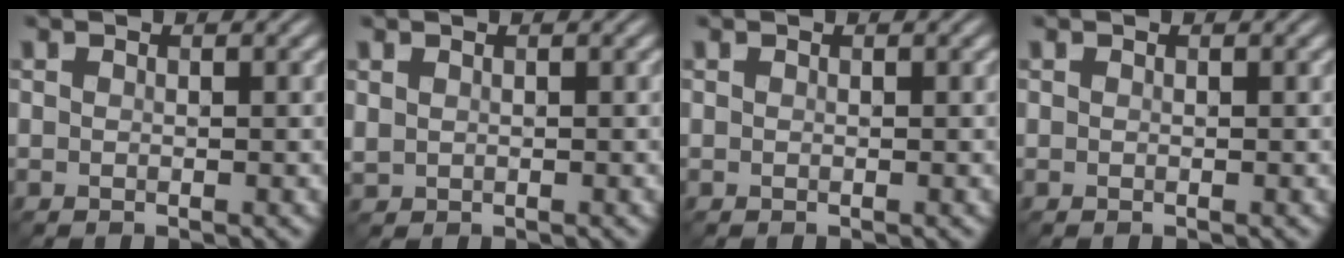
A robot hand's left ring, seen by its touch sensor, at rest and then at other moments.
{"total": 0.6, "force": [0.4, 0.4, 0.2], "torque": [-0.006, 0.000, 0.012]}
{"total": 0.0}
{"total": 0.0}